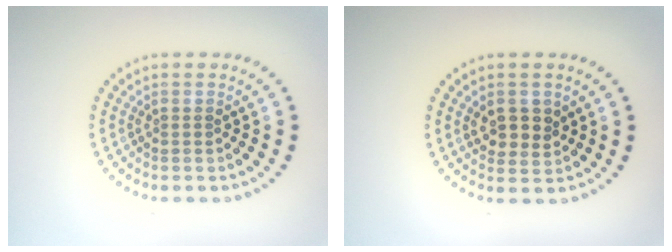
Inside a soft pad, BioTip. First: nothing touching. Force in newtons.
{"total": 2.6, "press": 2.4, "slide": 1.0}